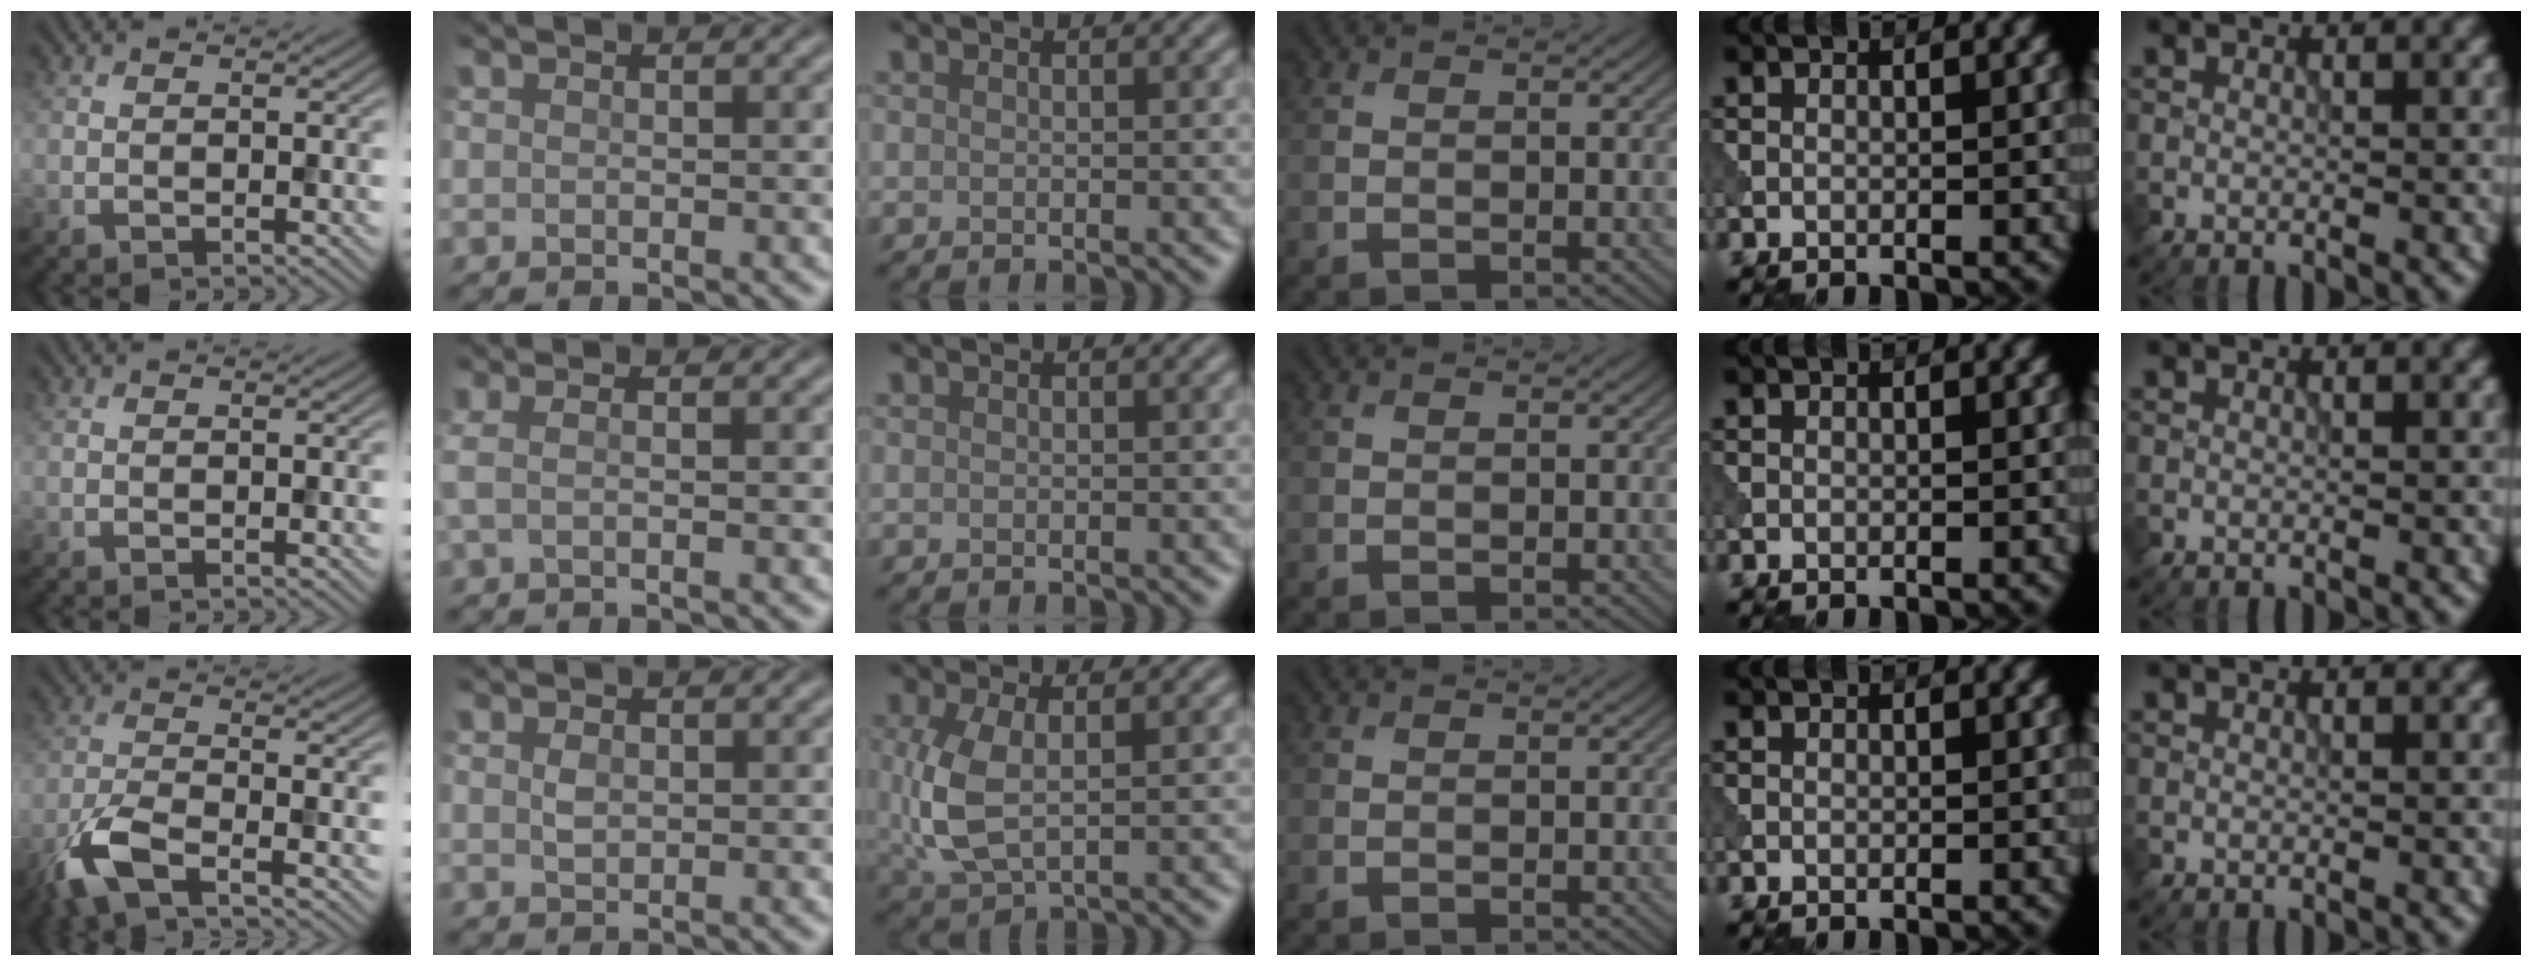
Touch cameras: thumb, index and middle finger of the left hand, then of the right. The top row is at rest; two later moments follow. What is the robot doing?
{"motion": "wipe", "object": "makeup brush"}